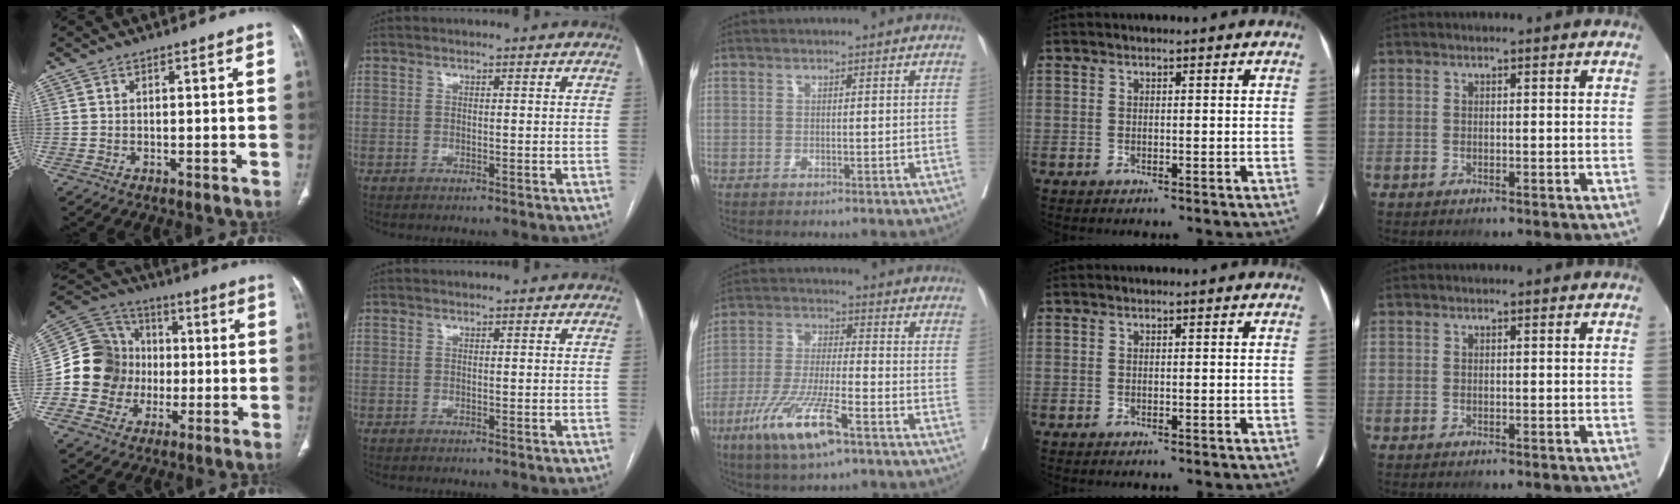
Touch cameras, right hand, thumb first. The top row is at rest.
{"thumb": {"total": 14.6, "force": [-1.5, 13.7, 4.8], "torque": [-0.056, 0.036, -0.028]}, "middle": {"total": 12.5, "force": [-6.9, 2.1, 10.2], "torque": [-0.206, -0.021, -0.125]}}